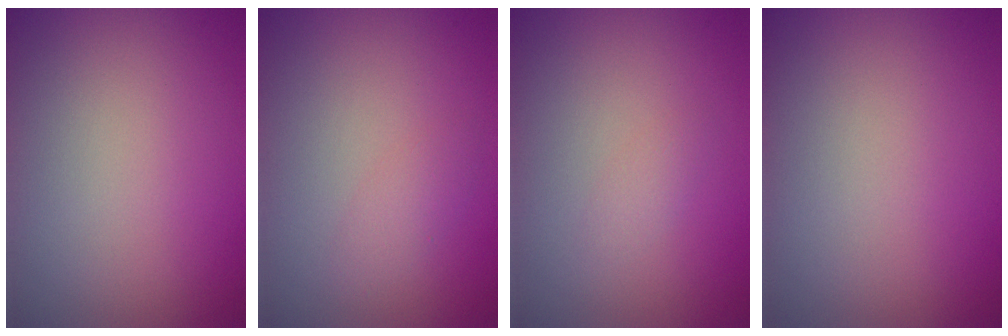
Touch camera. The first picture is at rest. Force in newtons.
{"total": 1.3, "press": 1.3, "slide": 0.0}
{"total": 0.9, "press": 0.9, "slide": 0.0}
{"total": 0.0}